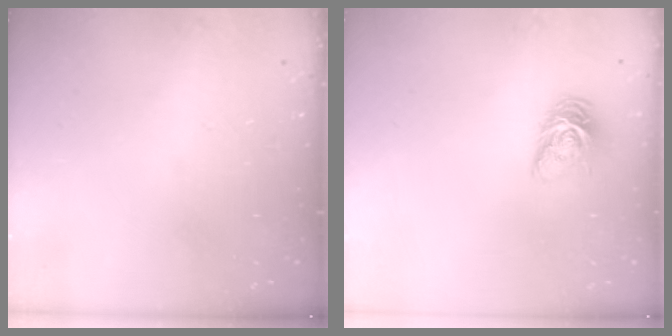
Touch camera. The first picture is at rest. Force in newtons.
{"total": 7.7, "press": 7.6, "slide": 0.3}